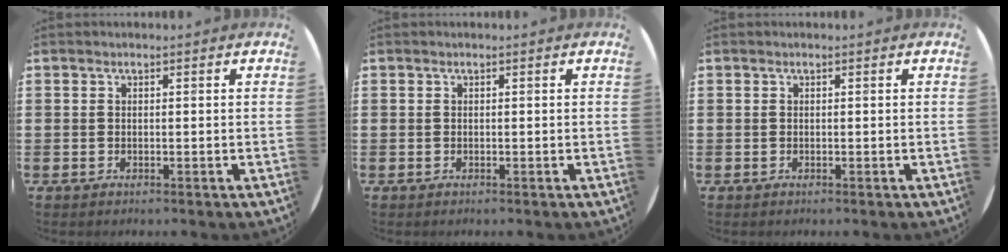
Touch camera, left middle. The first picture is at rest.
{"total": 0.0}
{"total": 0.0}